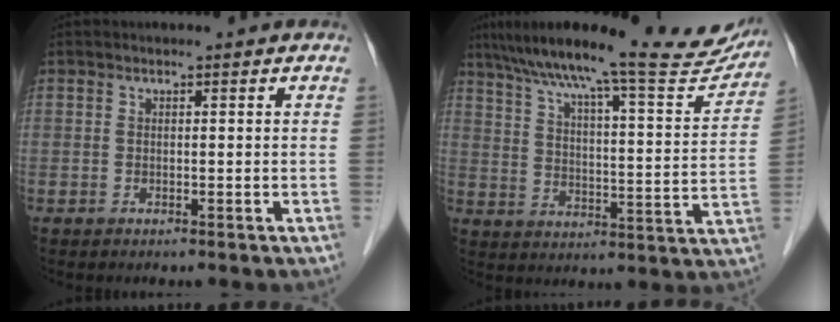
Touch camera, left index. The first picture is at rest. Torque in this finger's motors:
{"motor_torque": [1.00, -1.14, 0.46, 0.06]}